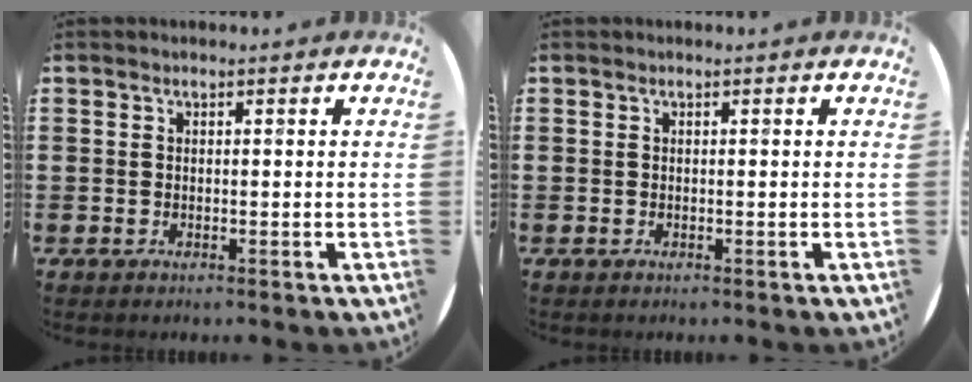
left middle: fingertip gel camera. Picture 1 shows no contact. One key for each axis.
{"total": 0.0}